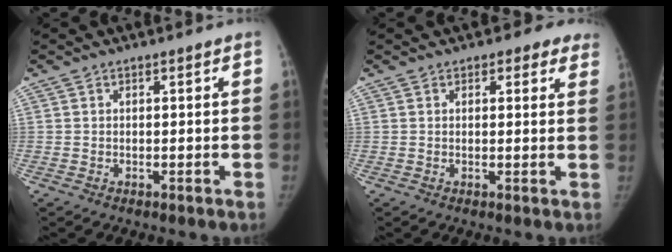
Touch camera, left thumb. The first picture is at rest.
{"total": 5.5, "force": [4.0, 2.9, 2.5], "torque": [0.014, -0.010, 0.034]}